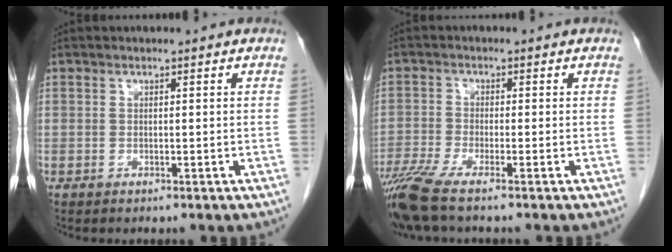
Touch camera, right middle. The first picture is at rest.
{"total": 6.6, "force": [-5.1, -0.2, 4.3], "torque": [-0.087, -0.017, -0.096]}